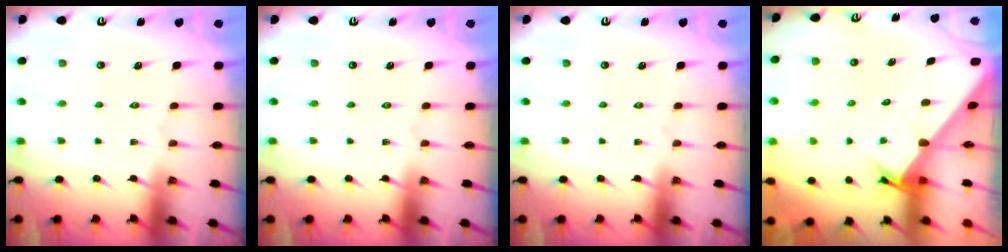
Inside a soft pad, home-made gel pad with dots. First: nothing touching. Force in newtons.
{"total": 0.0}
{"total": 0.0}
{"total": 2.6, "press": 2.6, "slide": 0.3}